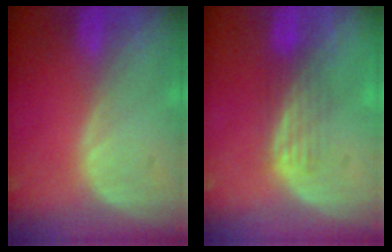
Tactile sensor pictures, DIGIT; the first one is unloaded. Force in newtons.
{"total": 3.3, "press": 3.3, "slide": 0.0}